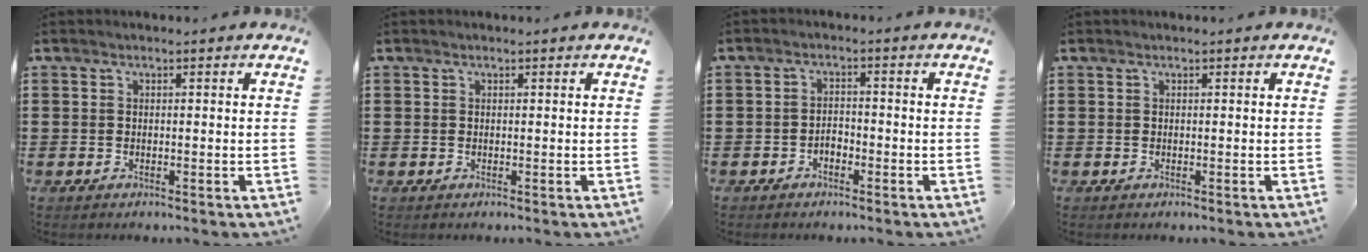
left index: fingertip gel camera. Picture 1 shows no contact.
{"total": 0.0}
{"total": 1.8, "force": [-1.3, 0.9, 0.9], "torque": [-0.023, 0.004, -0.027]}
{"total": 0.0}